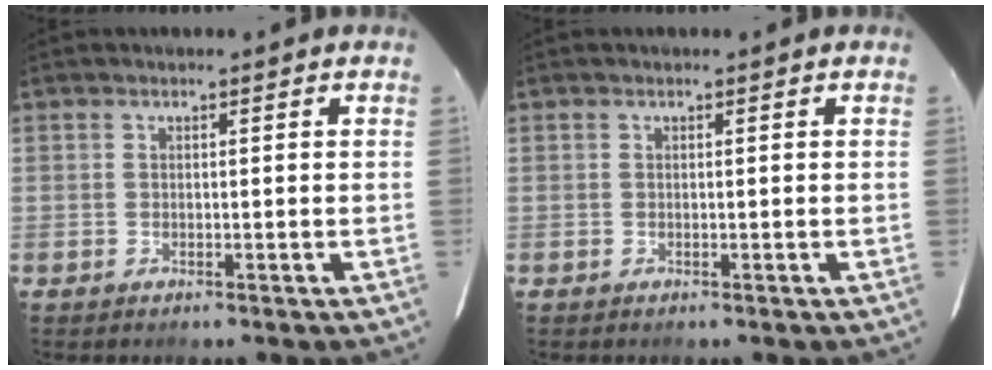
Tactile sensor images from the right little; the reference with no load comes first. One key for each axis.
{"total": 0.0}